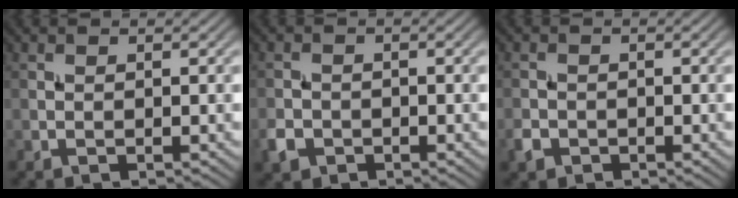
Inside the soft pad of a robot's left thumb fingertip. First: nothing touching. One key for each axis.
{"total": 2.4, "fx": -1.3, "fy": 1.9, "fz": 0.9, "tx": -0.022, "ty": -0.005, "tz": -0.030}
{"total": 1.6, "fx": -0.9, "fy": 1.2, "fz": 0.5, "tx": -0.011, "ty": -0.002, "tz": -0.023}